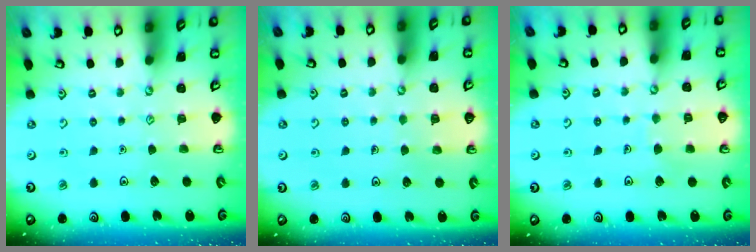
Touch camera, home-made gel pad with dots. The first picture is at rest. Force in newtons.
{"total": 3.2, "press": 3.2, "slide": 0.2}
{"total": 3.8, "press": 3.8, "slide": 0.3}